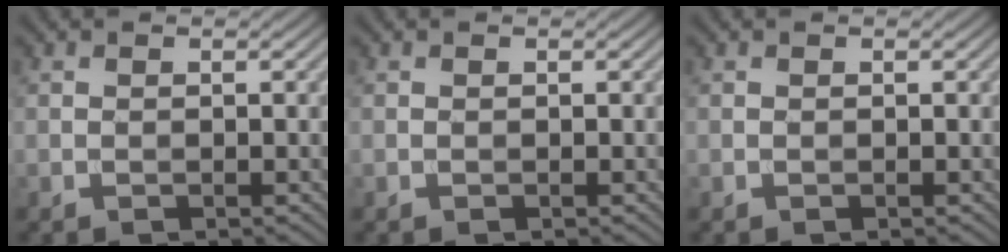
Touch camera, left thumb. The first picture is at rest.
{"total": 0.0}
{"total": 0.0}